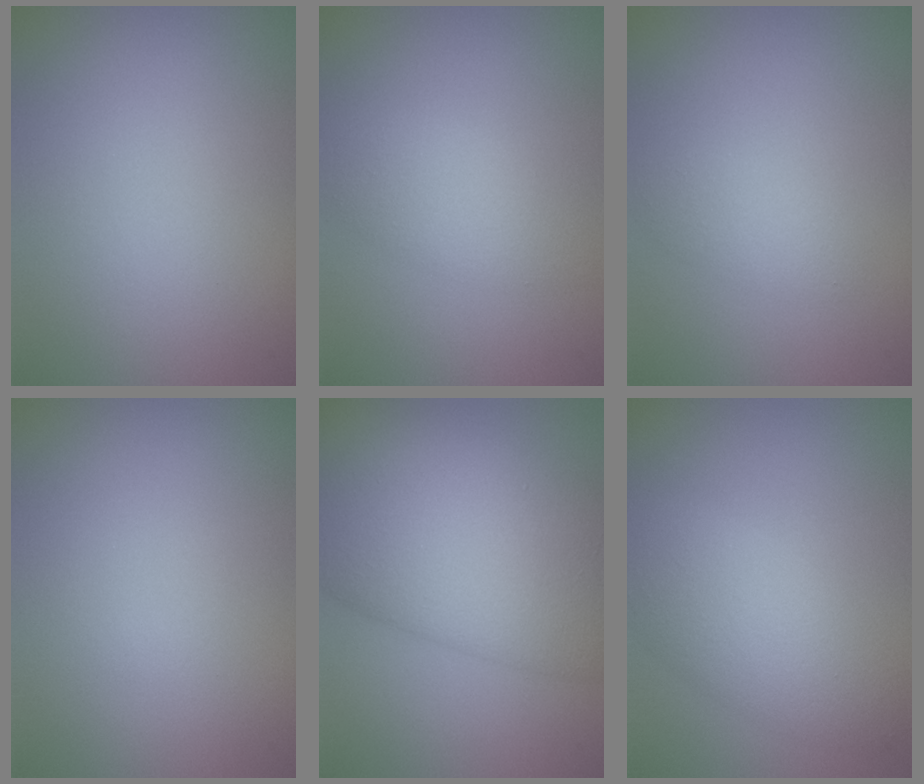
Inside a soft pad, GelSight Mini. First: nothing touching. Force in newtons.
{"total": 2.7, "press": 2.6, "slide": 0.0}
{"total": 1.4, "press": 1.4, "slide": 0.1}
{"total": 0.0}
{"total": 12.4, "press": 12.4, "slide": 0.3}
{"total": 4.6, "press": 4.6, "slide": 0.2}